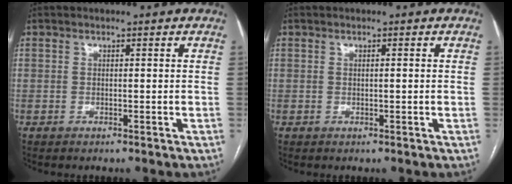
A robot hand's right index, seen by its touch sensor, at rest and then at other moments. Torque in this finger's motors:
{"motor_torque": [-0.22, -0.07, -0.04, 0.00]}